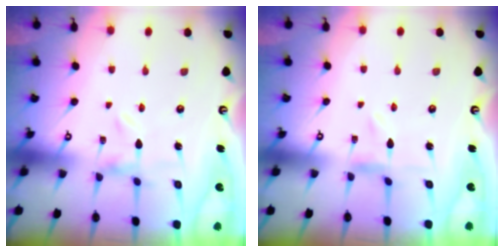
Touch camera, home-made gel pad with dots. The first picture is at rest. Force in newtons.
{"total": 0.0}